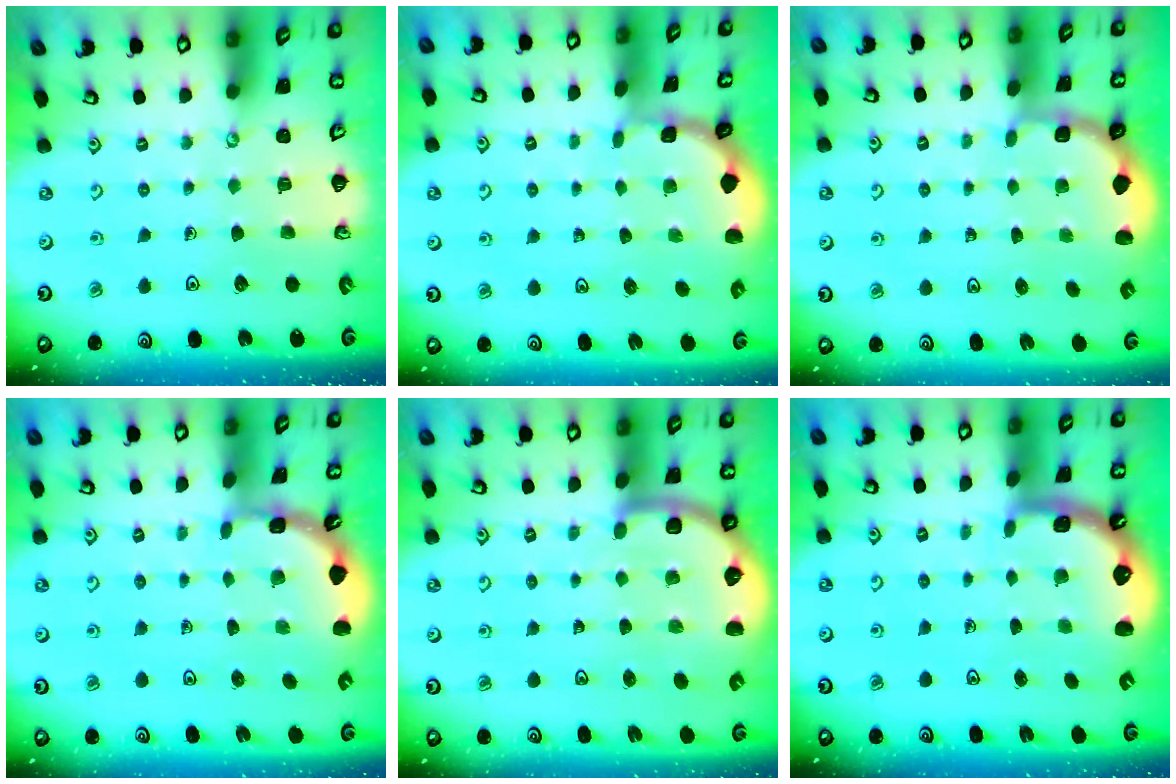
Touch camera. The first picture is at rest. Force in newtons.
{"total": 0.8, "press": 0.8, "slide": 0.2}
{"total": 2.0, "press": 1.8, "slide": 0.7}
{"total": 1.7, "press": 1.7, "slide": 0.0}
{"total": 6.5, "press": 6.1, "slide": 2.4}
{"total": 1.4, "press": 1.4, "slide": 0.1}